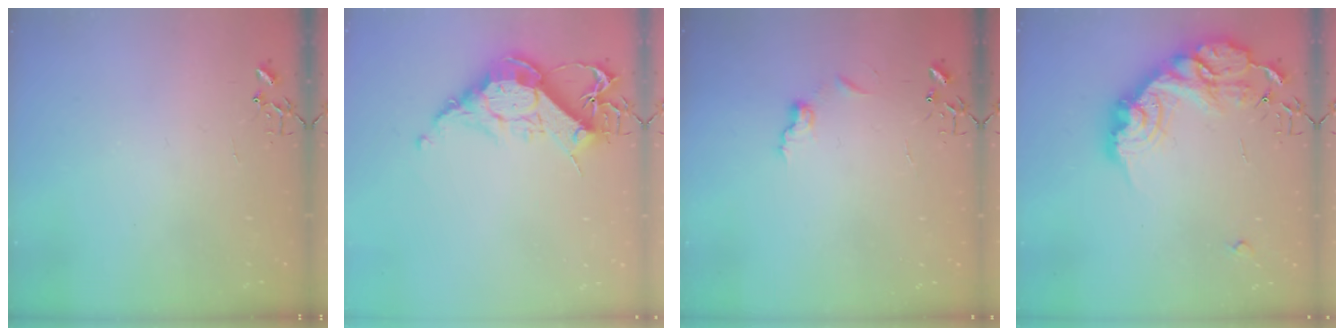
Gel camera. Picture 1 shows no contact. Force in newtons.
{"total": 14.3, "press": 14.2, "slide": 1.5}
{"total": 6.4, "press": 6.4, "slide": 0.7}
{"total": 20.5, "press": 20.5, "slide": 1.5}